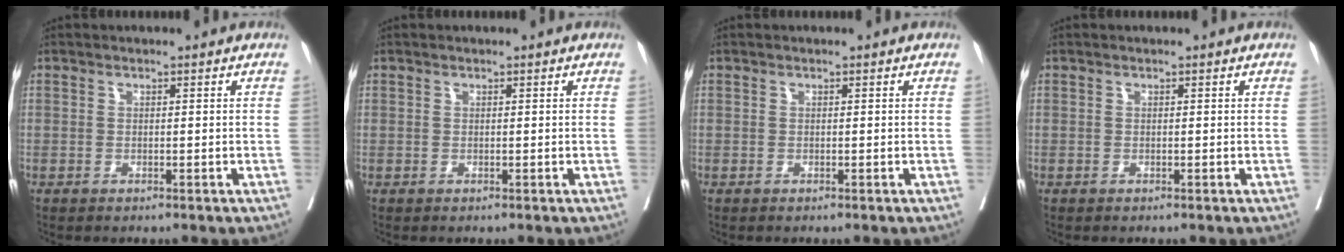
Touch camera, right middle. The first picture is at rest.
{"total": 0.0}
{"total": 0.0}
{"total": 0.0}